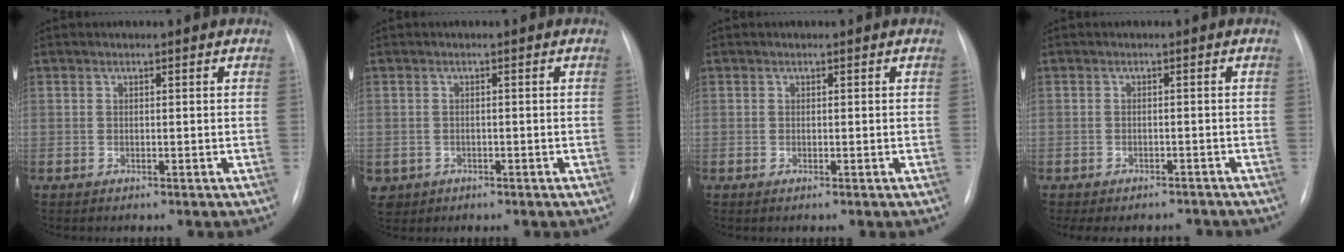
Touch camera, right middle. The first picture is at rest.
{"total": 3.4, "force": [-1.5, 3.0, 0.5], "torque": [-0.007, 0.003, -0.020]}
{"total": 0.0}
{"total": 8.3, "force": [-7.3, 3.5, 1.9], "torque": [-0.022, 0.007, -0.084]}